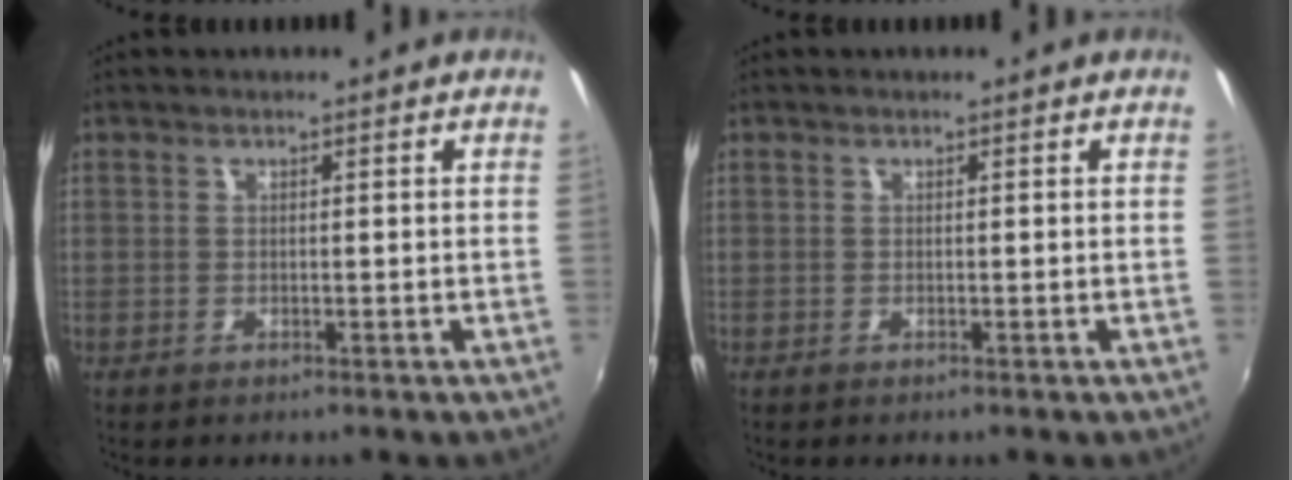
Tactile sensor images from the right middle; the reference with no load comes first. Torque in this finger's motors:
{"motor_torque": [0.08, -0.50, 0.02, 0.00]}